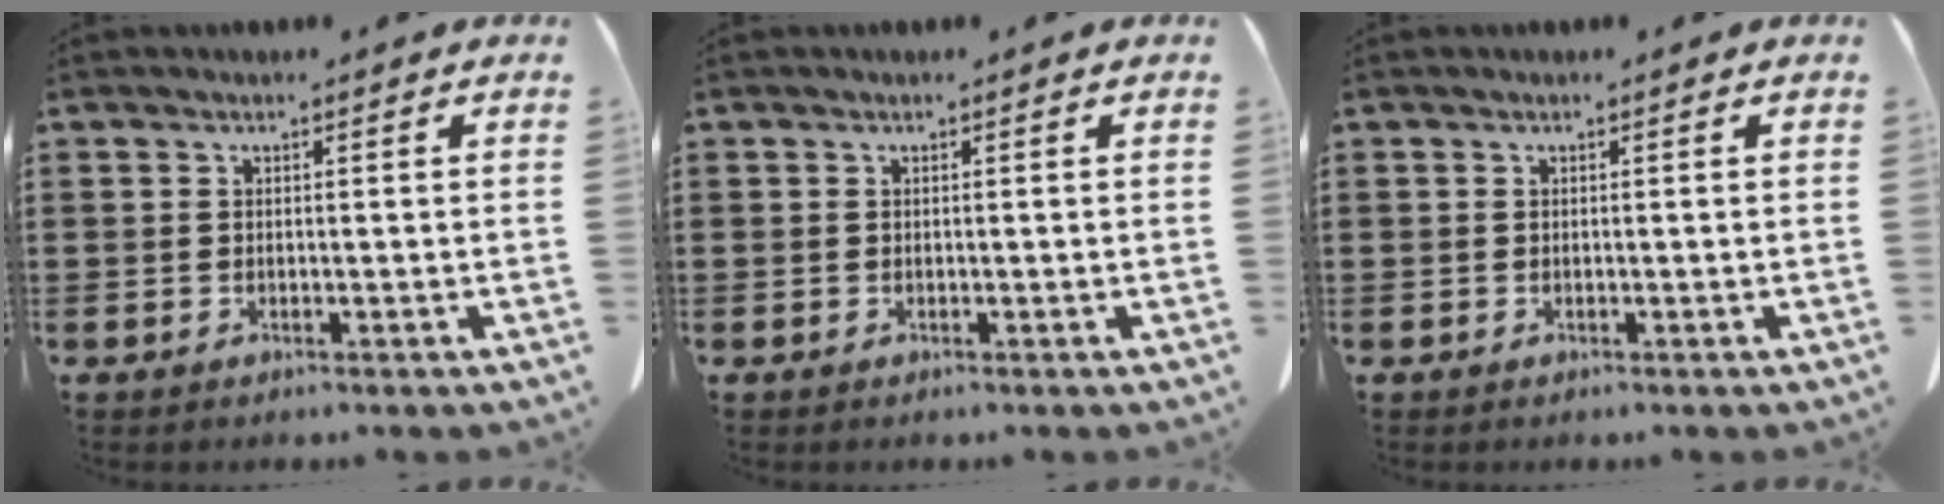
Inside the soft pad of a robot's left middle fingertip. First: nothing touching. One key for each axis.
{"total": 0.0}
{"total": 0.0}